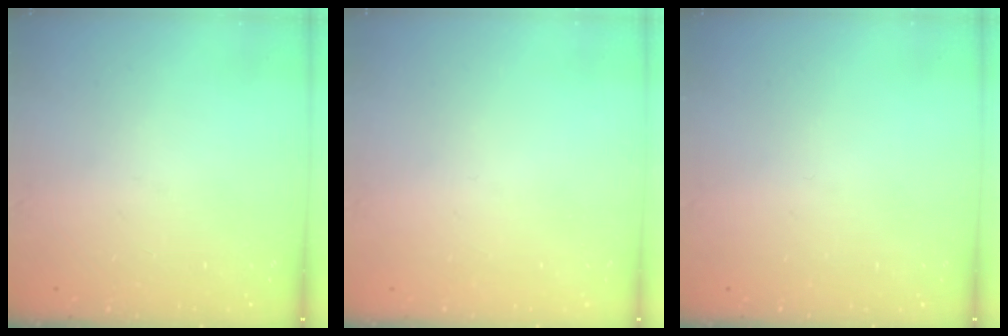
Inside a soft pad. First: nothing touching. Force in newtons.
{"total": 0.0}
{"total": 0.0}